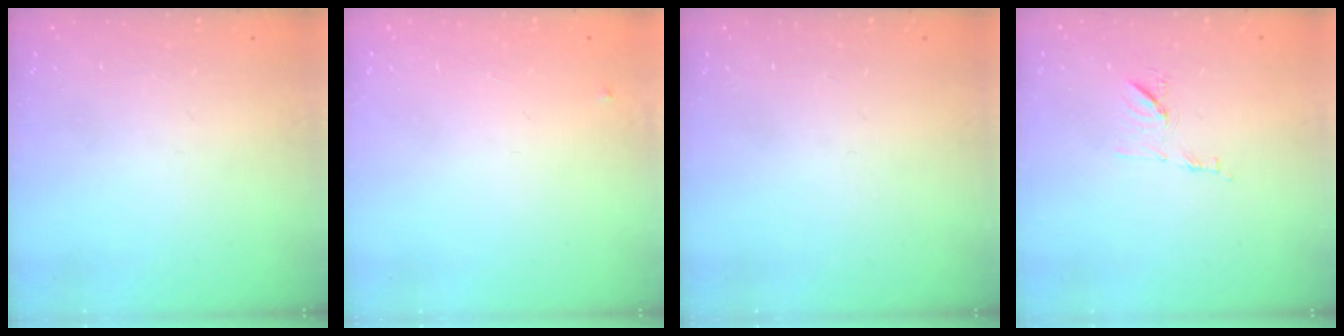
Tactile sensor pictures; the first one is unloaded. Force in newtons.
{"total": 3.8, "press": 3.7, "slide": 0.6}
{"total": 0.0}
{"total": 7.5, "press": 7.5, "slide": 0.8}